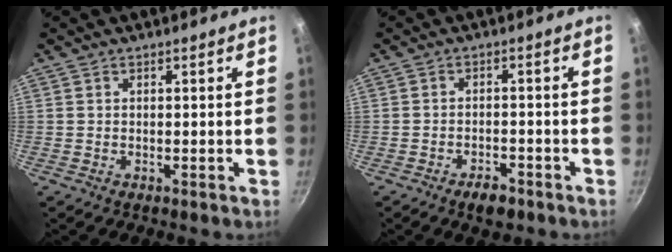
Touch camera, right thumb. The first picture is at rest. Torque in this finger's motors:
{"motor_torque": [0.73, 0.38, -0.20, -0.01, 0.00]}